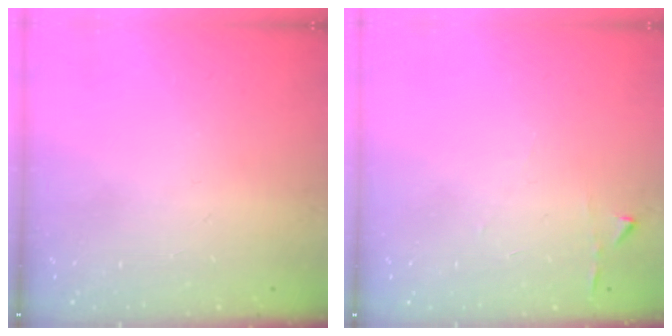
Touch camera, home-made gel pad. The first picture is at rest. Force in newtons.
{"total": 2.9, "press": 2.9, "slide": 0.3}